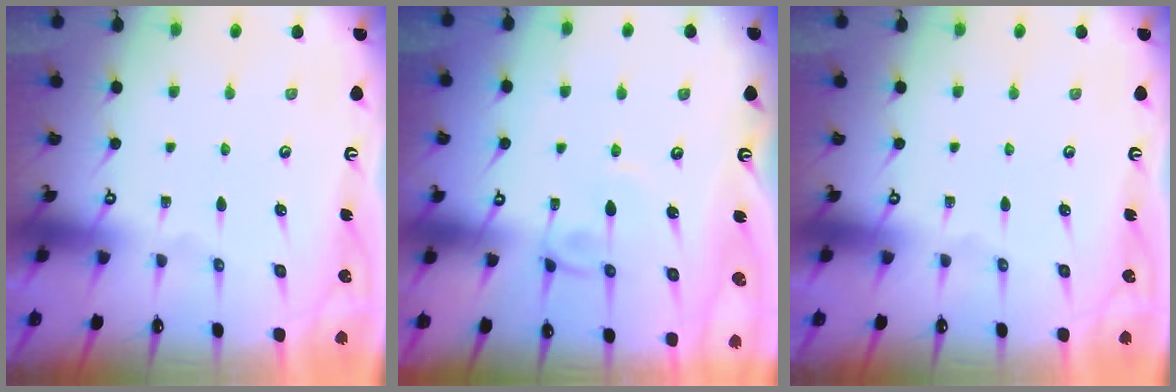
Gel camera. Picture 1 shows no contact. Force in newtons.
{"total": 2.9, "press": 2.9, "slide": 0.1}
{"total": 0.0}